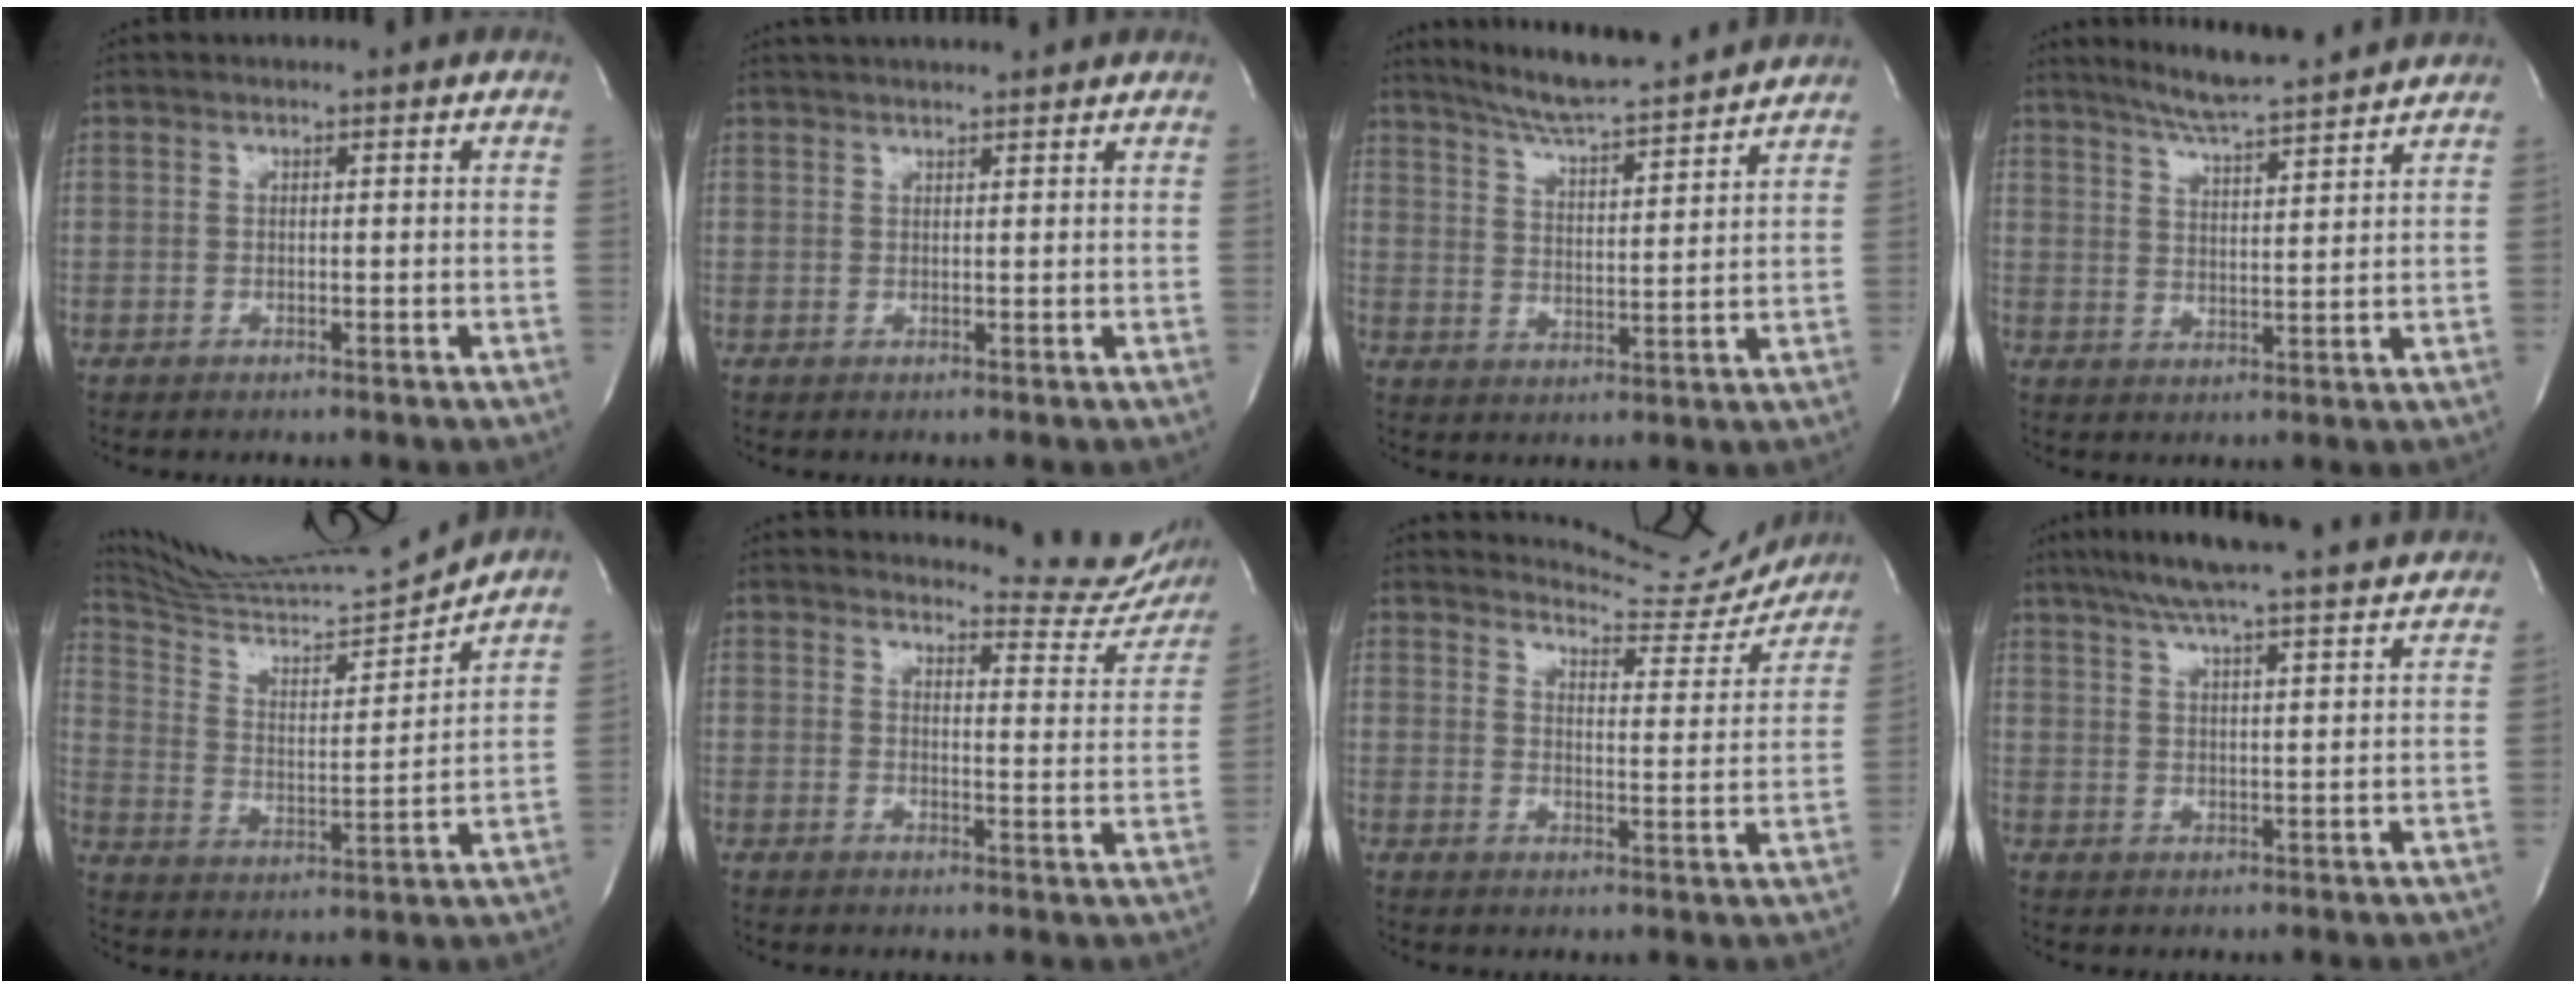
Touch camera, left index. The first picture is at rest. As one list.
[{"total": 7.7, "force": [7.0, 0.6, 3.0], "torque": [-0.050, 0.025, 0.092]}, {"total": 14.6, "force": [13.4, 0.6, 5.8], "torque": [-0.101, 0.006, 0.203]}, {"total": 11.6, "force": [10.6, -0.1, 4.8], "torque": [-0.086, 0.010, 0.159]}, {"total": 17.0, "force": [16.2, -1.5, 5.0], "torque": [-0.103, -0.036, 0.269]}, {"total": 11.0, "force": [10.9, 1.6, -0.1], "torque": [0.018, -0.075, 0.104]}, {"total": 10.4, "force": [10.4, 0.8, -0.5], "torque": [0.006, -0.048, 0.123]}, {"total": 20.3, "force": [18.4, 0.6, 8.6], "torque": [-0.144, 0.010, 0.247]}]